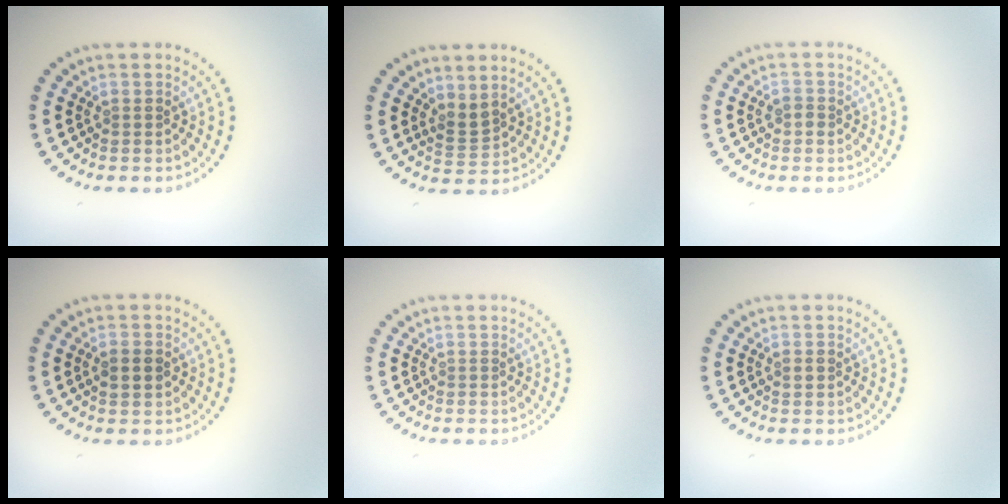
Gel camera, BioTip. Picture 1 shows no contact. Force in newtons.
{"total": 1.8, "press": 1.3, "slide": 1.2}
{"total": 1.0, "press": 0.9, "slide": 0.3}
{"total": 1.8, "press": 1.8, "slide": 0.1}
{"total": 0.0}
{"total": 1.0, "press": 1.0, "slide": 0.0}